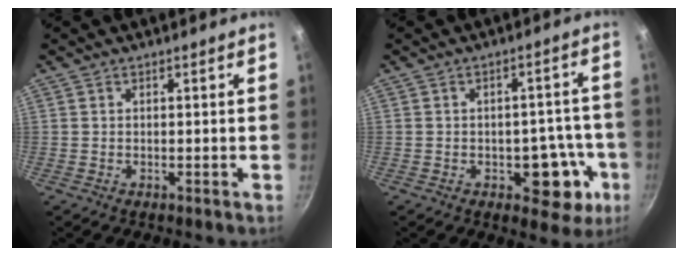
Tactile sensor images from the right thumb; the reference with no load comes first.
{"total": 10.3, "force": [-3.5, 6.3, 7.4], "torque": [-0.033, 0.026, -0.040]}